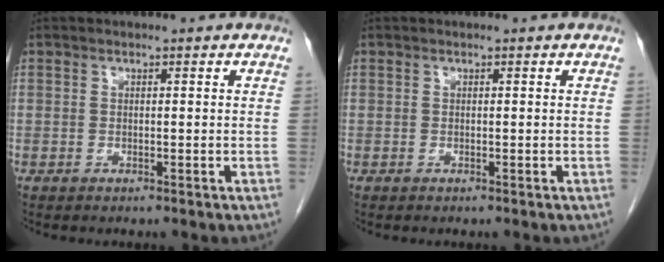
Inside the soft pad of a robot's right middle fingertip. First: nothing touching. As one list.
[{"total": 0.0}]